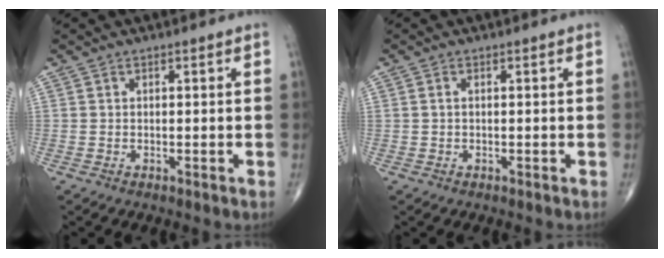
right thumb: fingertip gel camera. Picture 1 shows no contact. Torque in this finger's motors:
{"motor_torque": [0.06, -0.50, 0.04, 0.09, -0.05]}